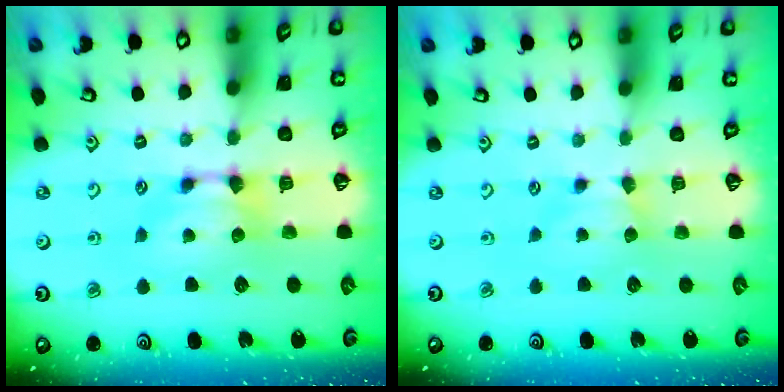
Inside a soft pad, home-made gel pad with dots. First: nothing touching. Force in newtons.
{"total": 2.0, "press": 2.0, "slide": 0.5}